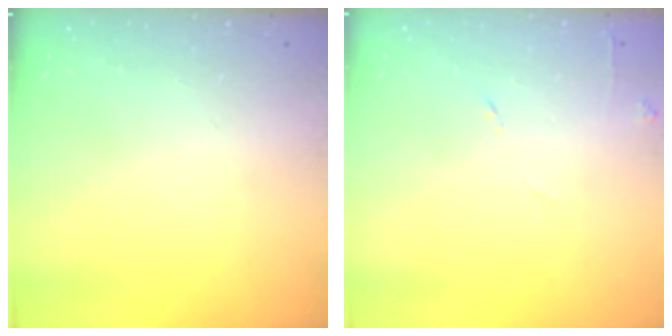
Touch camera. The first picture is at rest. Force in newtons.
{"total": 6.6, "press": 6.6, "slide": 0.8}